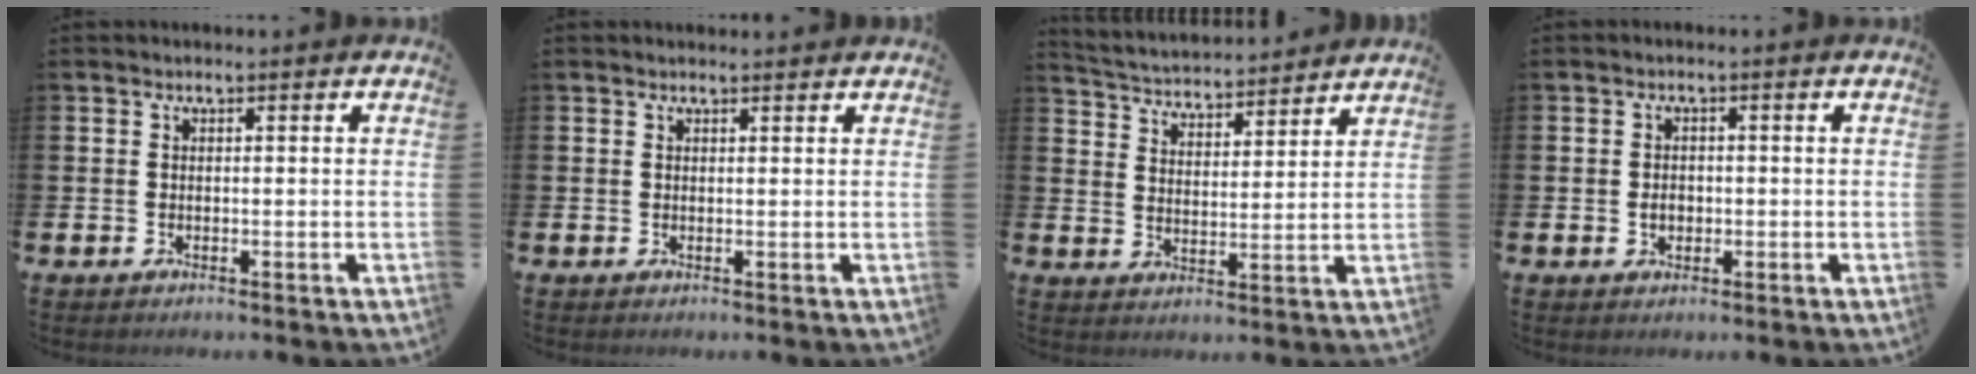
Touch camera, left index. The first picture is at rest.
{"total": 0.8, "force": [0.8, 0.1, 0.2], "torque": [0.008, -0.003, 0.012]}
{"total": 4.3, "force": [4.2, 0.6, 0.0], "torque": [-0.023, -0.037, 0.070]}
{"total": 1.7, "force": [-0.2, 1.4, 1.1], "torque": [-0.010, 0.003, -0.009]}